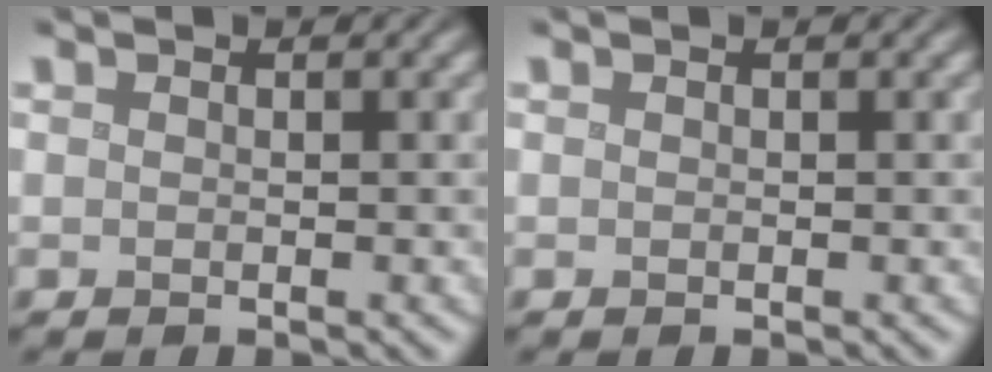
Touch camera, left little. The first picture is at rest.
{"total": 0.0}